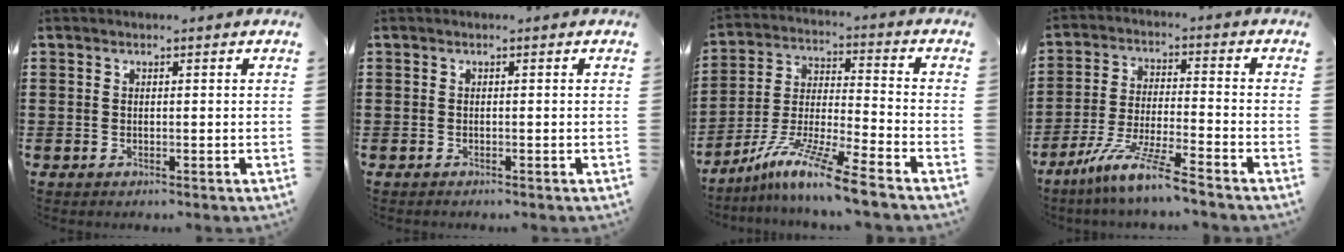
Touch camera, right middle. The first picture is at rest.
{"total": 0.0}
{"total": 10.8, "force": [-8.7, -0.5, 6.3], "torque": [-0.133, -0.005, -0.178]}
{"total": 8.7, "force": [-7.1, -0.7, 5.0], "torque": [-0.108, -0.015, -0.142]}